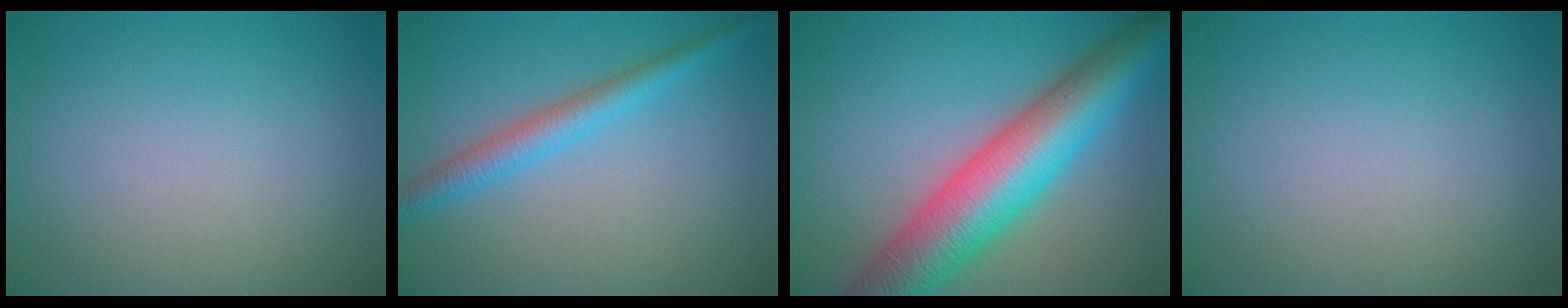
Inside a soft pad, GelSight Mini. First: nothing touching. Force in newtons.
{"total": 2.9, "press": 2.9, "slide": 0.2}
{"total": 11.0, "press": 11.0, "slide": 0.3}
{"total": 0.0}